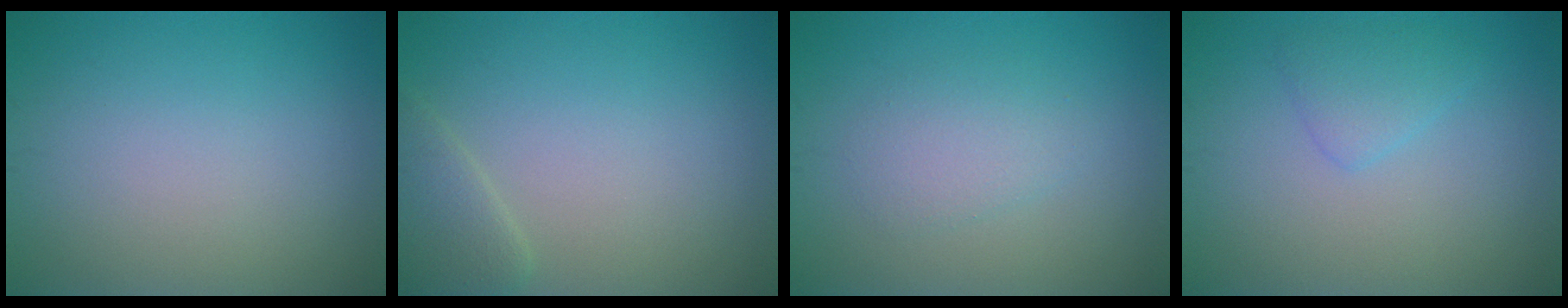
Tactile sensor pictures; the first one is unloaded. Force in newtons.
{"total": 2.2, "press": 2.2, "slide": 0.2}
{"total": 2.2, "press": 2.2, "slide": 0.1}
{"total": 1.8, "press": 1.8, "slide": 0.2}